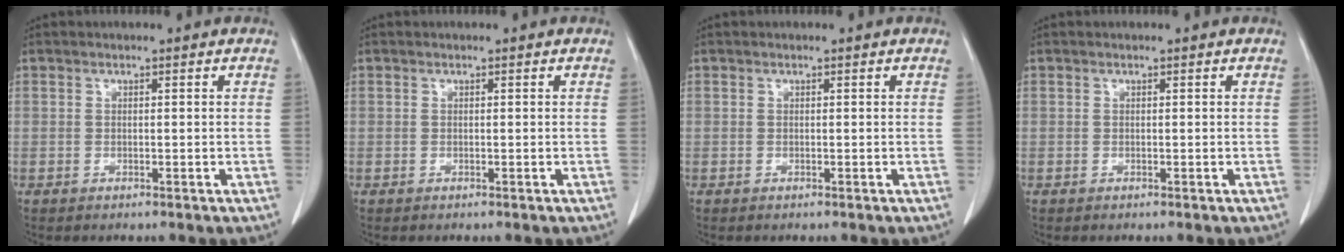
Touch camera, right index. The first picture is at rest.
{"total": 0.0}
{"total": 0.0}
{"total": 0.0}